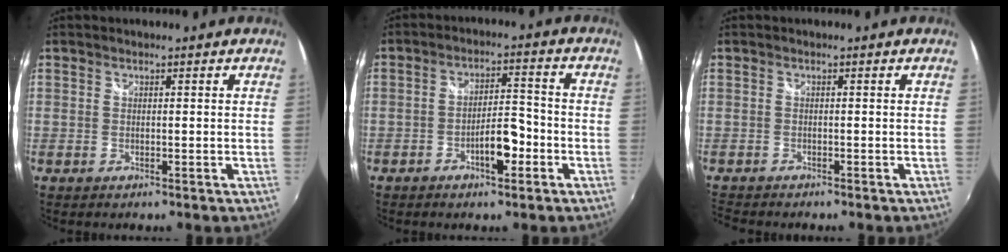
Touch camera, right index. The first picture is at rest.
{"total": 6.3, "force": [-3.1, 2.2, 5.0], "torque": [-0.087, 0.007, -0.044]}
{"total": 2.4, "force": [-2.4, 0.3, 0.3], "torque": [-0.021, -0.016, -0.052]}